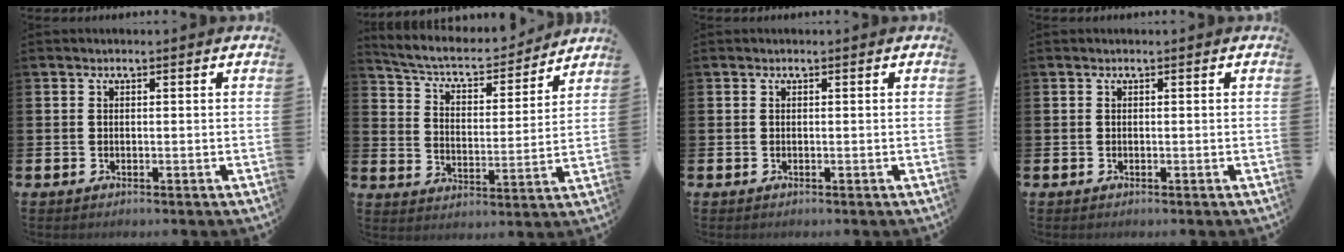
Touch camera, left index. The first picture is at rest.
{"total": 6.1, "force": [5.6, 1.5, 1.9], "torque": [-0.068, -0.045, 0.091]}
{"total": 0.0}
{"total": 0.0}